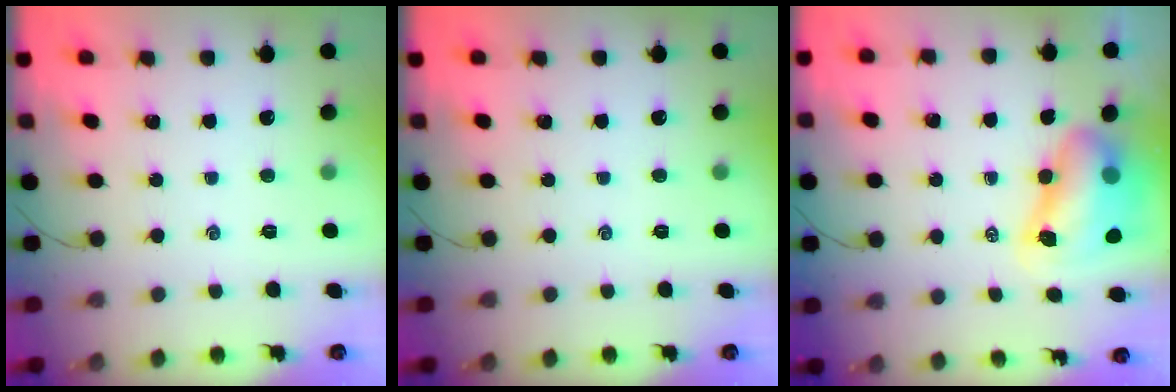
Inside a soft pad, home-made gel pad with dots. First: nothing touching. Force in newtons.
{"total": 0.0}
{"total": 10.4, "press": 10.0, "slide": 2.8}